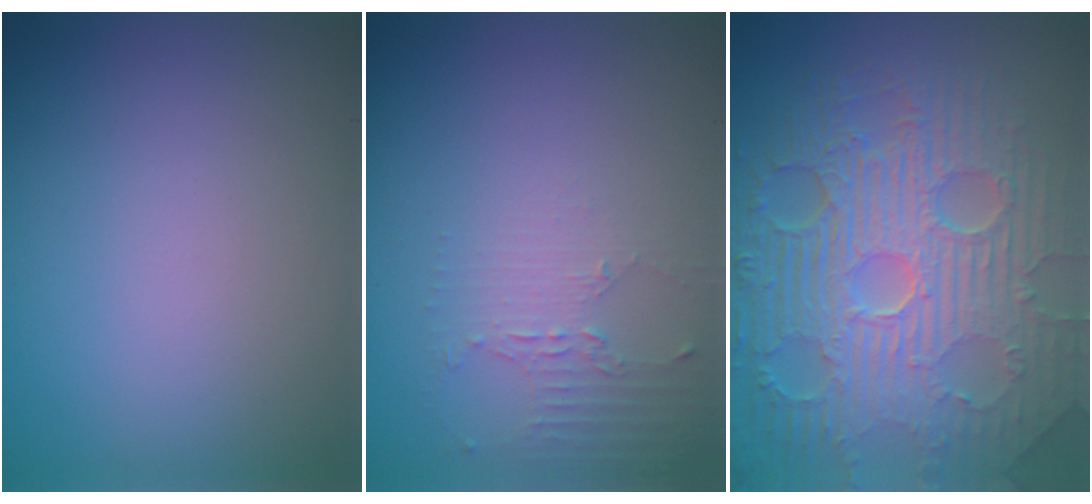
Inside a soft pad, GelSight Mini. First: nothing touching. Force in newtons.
{"total": 2.1, "press": 1.5, "slide": 1.5}
{"total": 11.4, "press": 7.3, "slide": 8.7}